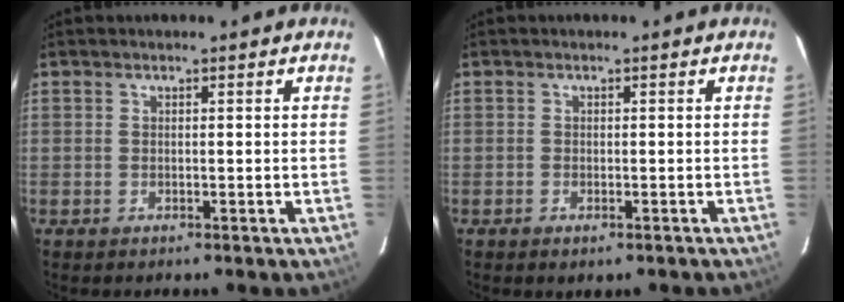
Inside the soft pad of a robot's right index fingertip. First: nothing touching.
{"total": 1.6, "force": [-1.0, 0.9, 0.9], "torque": [-0.016, -0.005, -0.016]}